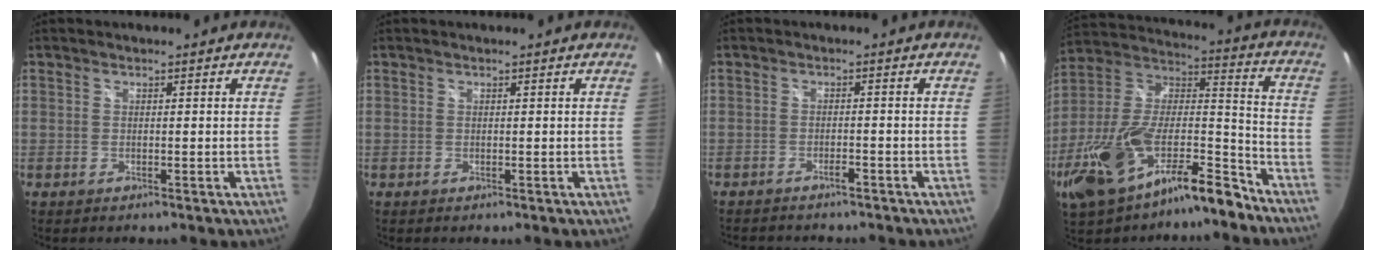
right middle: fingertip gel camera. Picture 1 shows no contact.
{"total": 0.0}
{"total": 3.8, "force": [-3.3, 0.8, 1.6], "torque": [-0.039, -0.006, -0.049]}
{"total": 23.1, "force": [-15.3, 8.4, 15.1], "torque": [-0.285, -0.007, -0.261]}